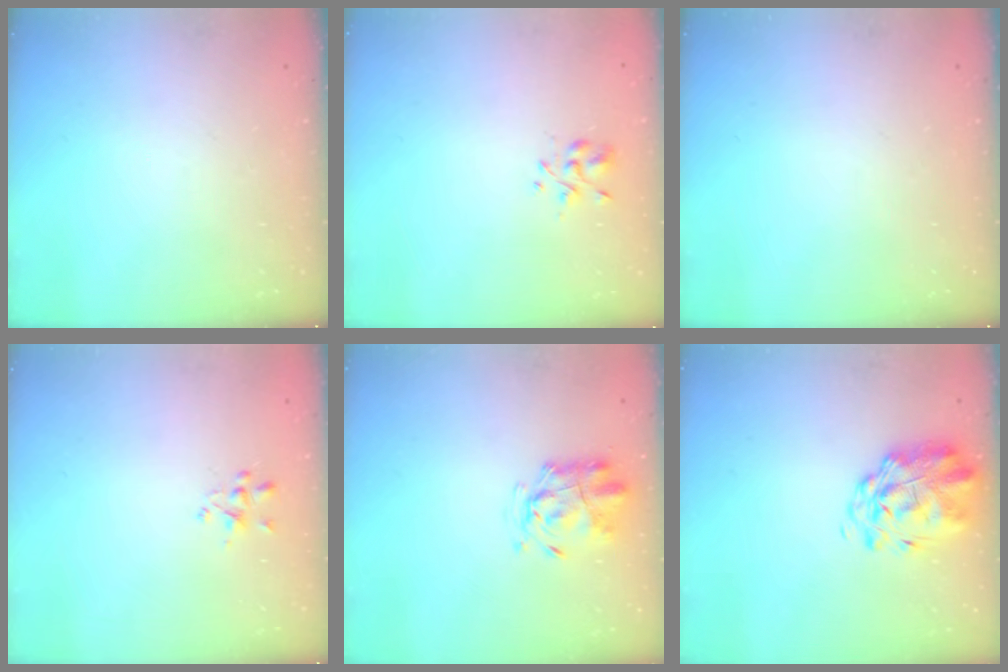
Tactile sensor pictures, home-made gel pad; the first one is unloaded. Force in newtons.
{"total": 2.1, "press": 2.0, "slide": 0.6}
{"total": 0.0}
{"total": 1.8, "press": 1.7, "slide": 0.7}
{"total": 2.3, "press": 2.2, "slide": 0.7}
{"total": 3.1, "press": 2.6, "slide": 1.7}